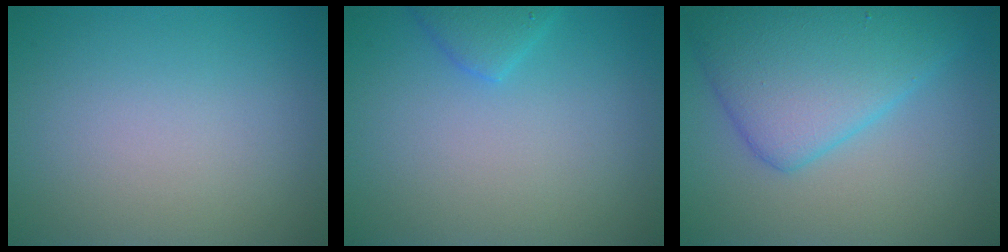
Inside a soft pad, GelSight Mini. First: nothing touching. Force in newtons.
{"total": 1.9, "press": 1.9, "slide": 0.1}
{"total": 7.2, "press": 7.2, "slide": 0.3}